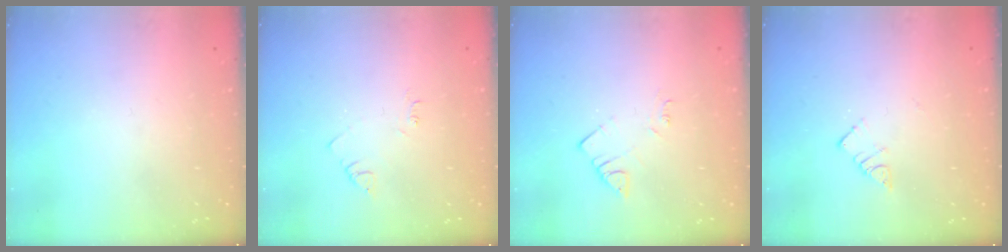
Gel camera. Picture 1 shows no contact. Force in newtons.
{"total": 2.9, "press": 2.9, "slide": 0.4}
{"total": 2.9, "press": 2.9, "slide": 0.6}
{"total": 3.8, "press": 3.8, "slide": 0.1}